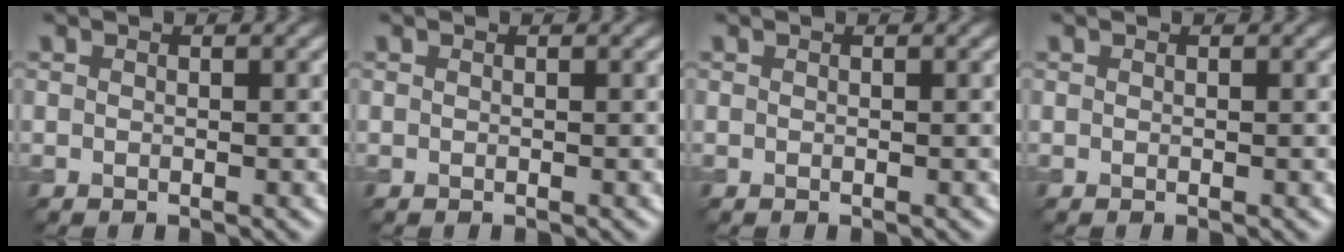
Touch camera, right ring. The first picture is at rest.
{"total": 0.0}
{"total": 0.0}
{"total": 0.0}